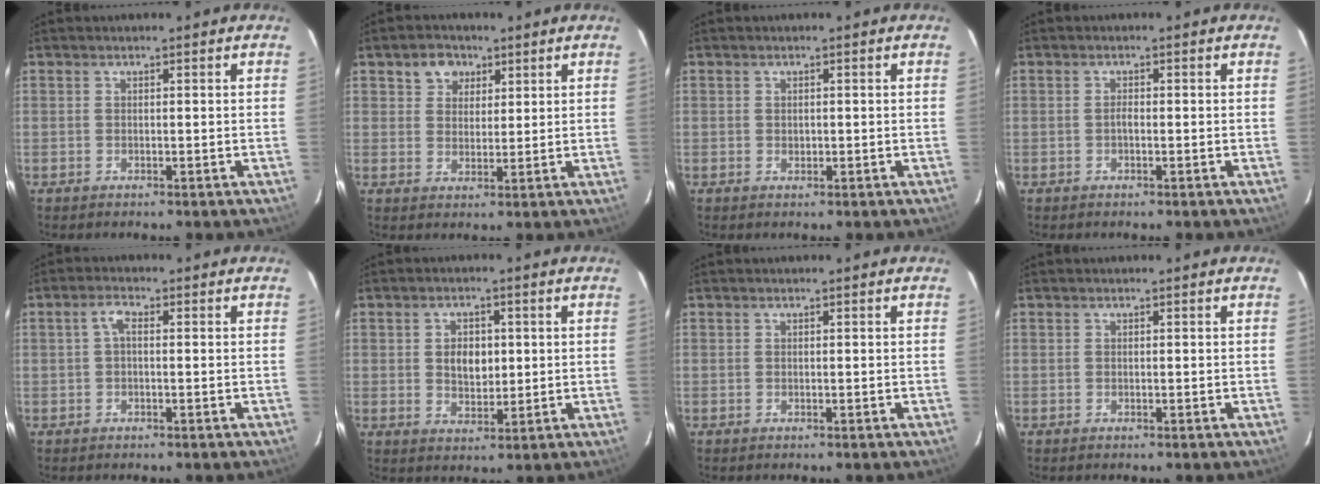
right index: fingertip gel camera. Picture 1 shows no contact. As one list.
[{"total": 4.4, "force": [2.5, 3.2, 1.7], "torque": [-0.023, 0.012, 0.047]}, {"total": 0.7, "force": [0.0, 0.7, 0.2], "torque": [-0.001, 0.001, 0.002]}, {"total": 0.8, "force": [-0.3, 0.3, 0.7], "torque": [-0.013, 0.004, -0.006]}, {"total": 2.2, "force": [0.1, 0.9, 2.0], "torque": [-0.044, 0.009, 0.001]}, {"total": 5.2, "force": [0.7, 3.5, 3.7], "torque": [-0.063, 0.004, 0.016]}, {"total": 0.0}, {"total": 0.0}]